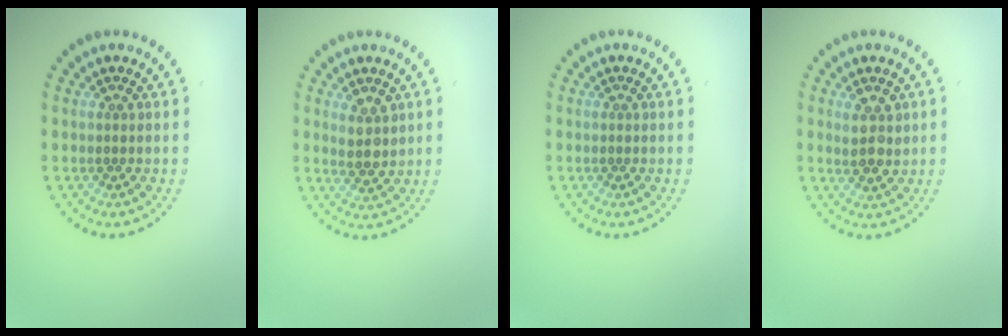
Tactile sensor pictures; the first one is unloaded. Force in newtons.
{"total": 2.2, "press": 2.1, "slide": 0.6}
{"total": 0.0}
{"total": 2.2, "press": 2.1, "slide": 0.6}